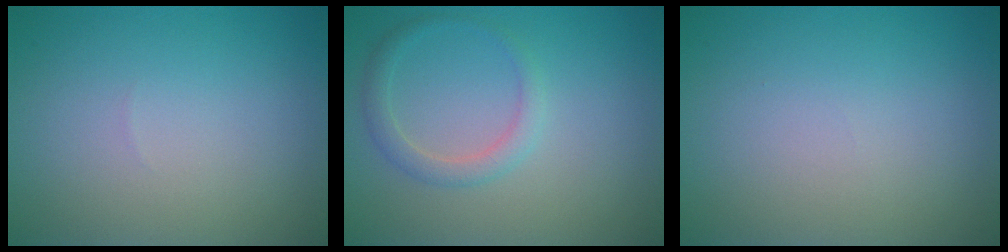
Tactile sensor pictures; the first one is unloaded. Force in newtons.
{"total": 1.9, "press": 1.9, "slide": 0.1}
{"total": 0.0}